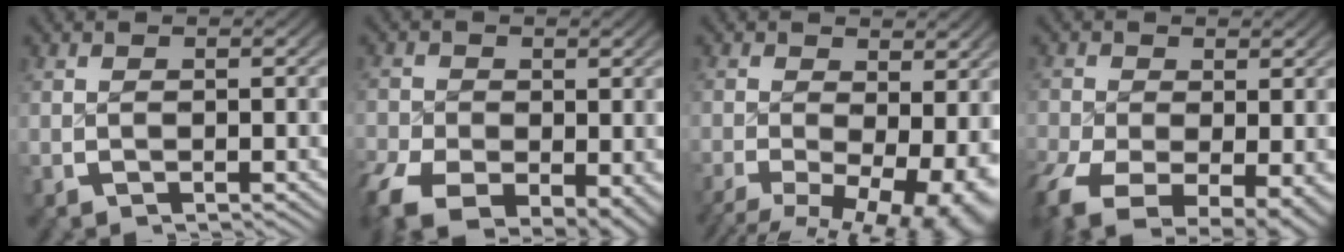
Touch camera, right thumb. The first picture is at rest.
{"total": 7.4, "force": [-3.5, 5.1, 4.1], "torque": [-0.085, -0.051, -0.034]}
{"total": 11.5, "force": [-3.2, 7.7, 8.0], "torque": [-0.129, -0.052, -0.032]}
{"total": 9.6, "force": [-4.5, 6.0, 6.0], "torque": [-0.134, -0.068, -0.040]}